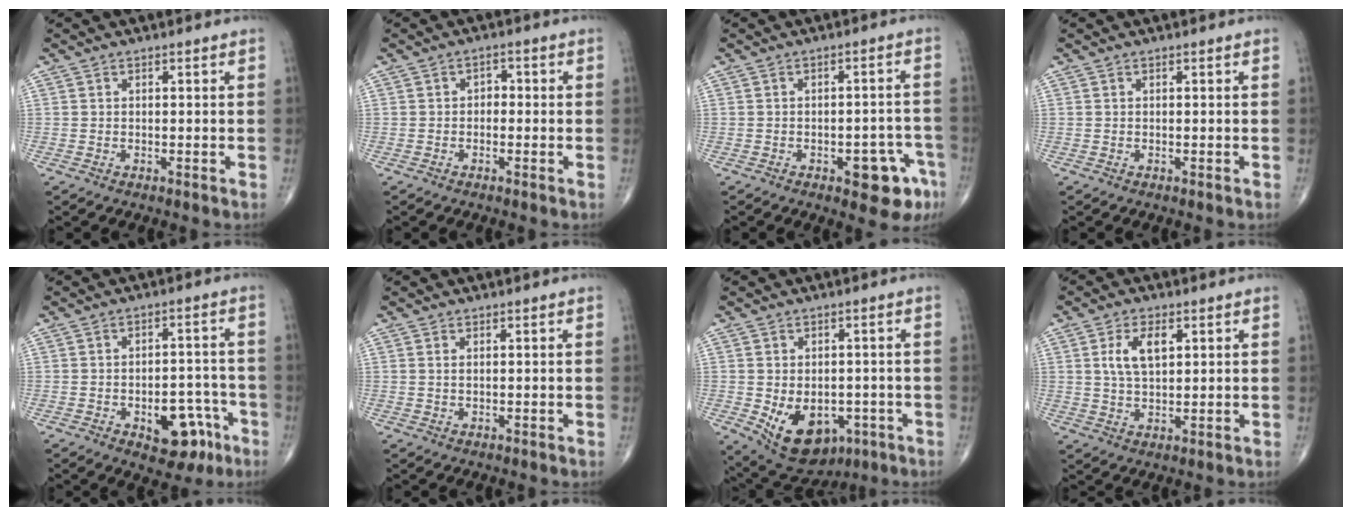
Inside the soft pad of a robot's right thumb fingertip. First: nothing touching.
{"total": 2.1, "force": [-0.4, 1.6, 1.2], "torque": [-0.003, 0.009, -0.014]}
{"total": 8.4, "force": [-4.0, 3.6, 6.3], "torque": [-0.050, 0.030, -0.042]}
{"total": 0.0}
{"total": 9.9, "force": [-4.5, 5.7, 6.7], "torque": [-0.054, 0.040, -0.051]}
{"total": 0.8, "force": [0.3, 0.4, 0.7], "torque": [-0.017, 0.003, 0.007]}
{"total": 12.3, "force": [-4.1, 8.5, 8.0], "torque": [-0.099, 0.003, -0.040]}
{"total": 6.5, "force": [2.0, 3.3, 5.2], "torque": [-0.096, -0.005, 0.040]}